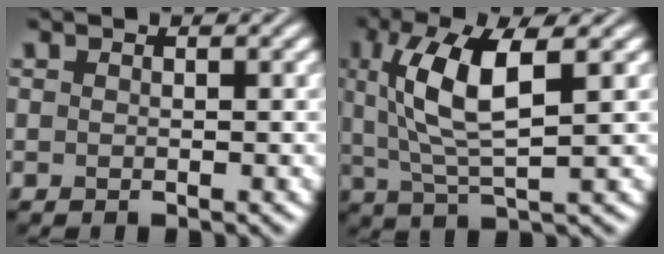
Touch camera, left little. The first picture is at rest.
{"total": 7.5, "force": [1.9, 2.3, 6.9], "torque": [-0.139, 0.003, 0.037]}